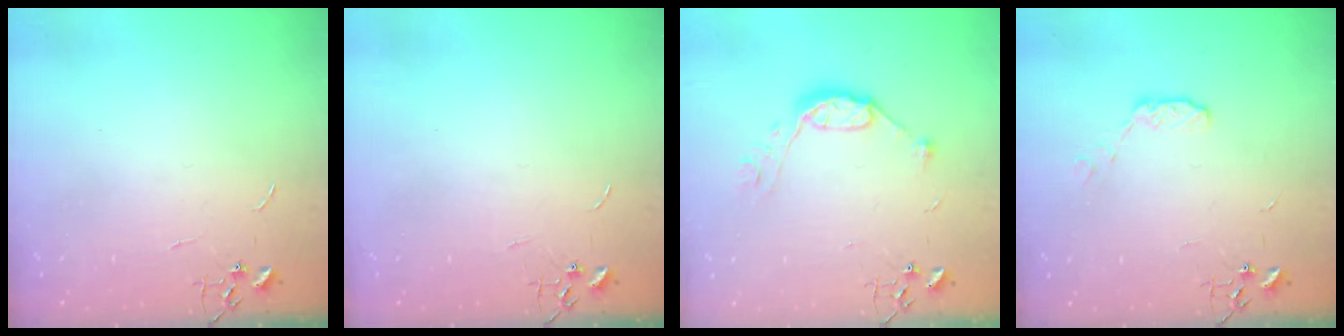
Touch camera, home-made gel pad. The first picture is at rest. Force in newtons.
{"total": 0.0}
{"total": 9.8, "press": 9.8, "slide": 0.8}
{"total": 5.3, "press": 5.3, "slide": 0.2}